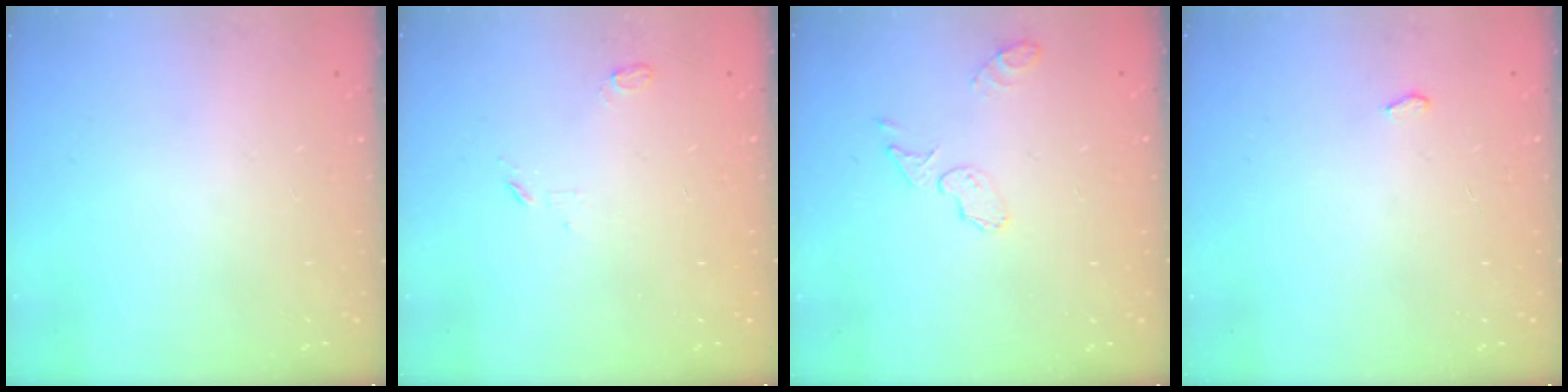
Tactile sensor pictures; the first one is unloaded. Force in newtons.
{"total": 3.4, "press": 3.4, "slide": 0.4}
{"total": 5.6, "press": 5.4, "slide": 1.2}
{"total": 2.6, "press": 2.2, "slide": 1.3}